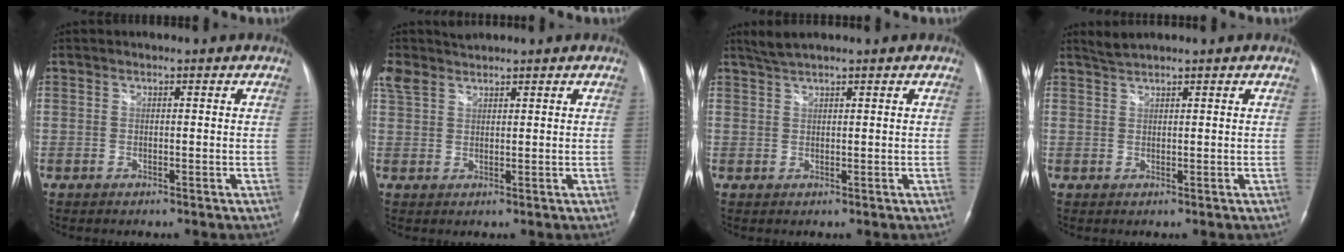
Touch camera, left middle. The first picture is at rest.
{"total": 3.0, "force": [2.9, 0.7, 0.3], "torque": [-0.023, 0.021, 0.064]}
{"total": 2.4, "force": [2.1, -0.2, 1.0], "torque": [-0.026, 0.010, 0.044]}
{"total": 1.7, "force": [1.6, -0.4, 0.3], "torque": [-0.007, 0.007, 0.036]}